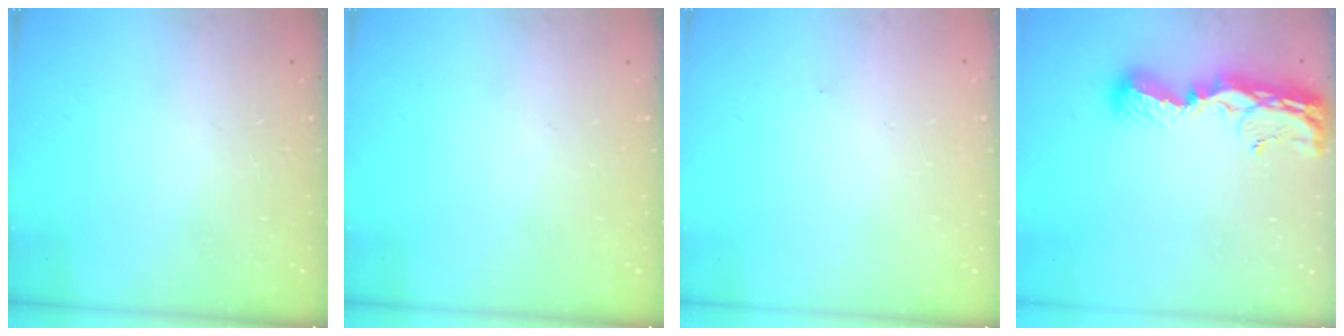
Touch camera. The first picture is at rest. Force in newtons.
{"total": 0.0}
{"total": 5.3, "press": 0.3, "slide": 5.2}
{"total": 10.1, "press": 10.0, "slide": 0.8}